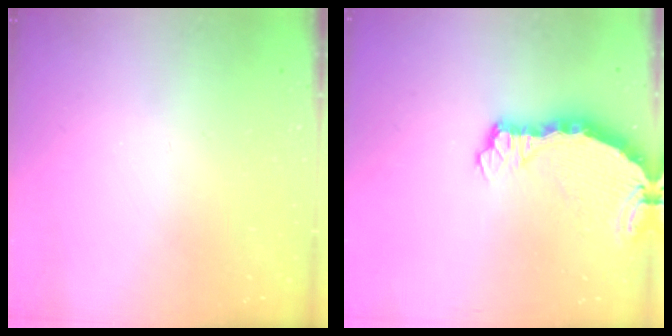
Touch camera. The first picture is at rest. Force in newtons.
{"total": 5.7, "press": 5.6, "slide": 0.6}